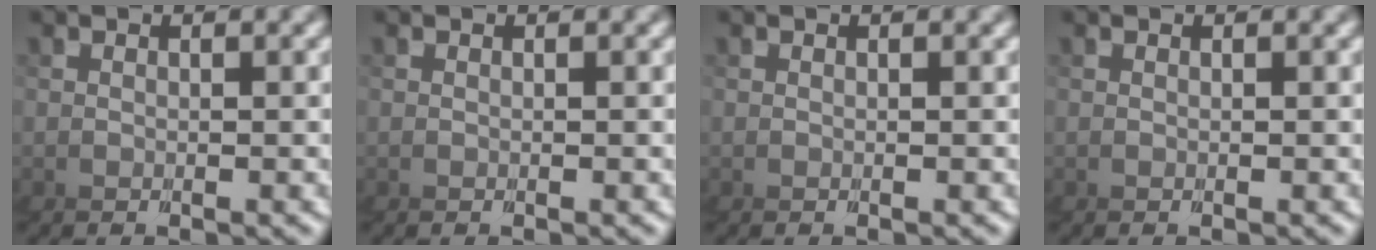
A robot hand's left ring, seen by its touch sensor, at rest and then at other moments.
{"total": 0.0}
{"total": 0.0}
{"total": 0.0}